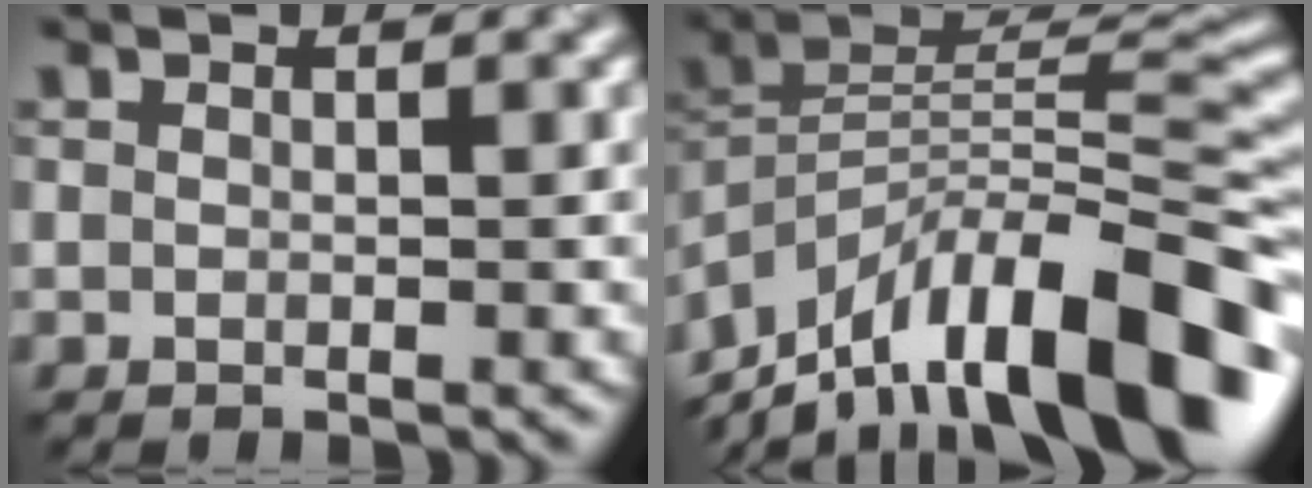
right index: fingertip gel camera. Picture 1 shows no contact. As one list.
[{"total": 15.7, "force": [-9.9, 5.0, 11.1], "torque": [-0.198, 0.037, -0.181]}]